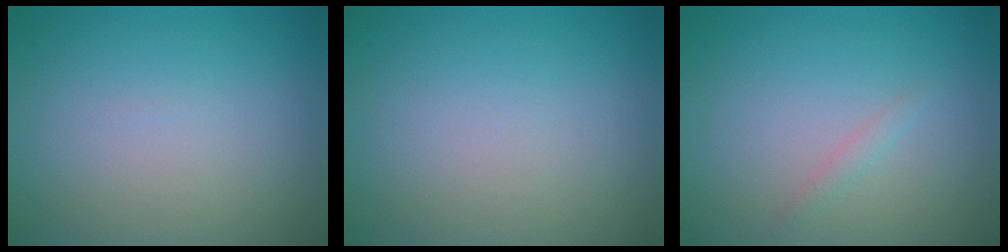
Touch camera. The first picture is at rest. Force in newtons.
{"total": 0.0}
{"total": 0.7, "press": 0.7, "slide": 0.0}